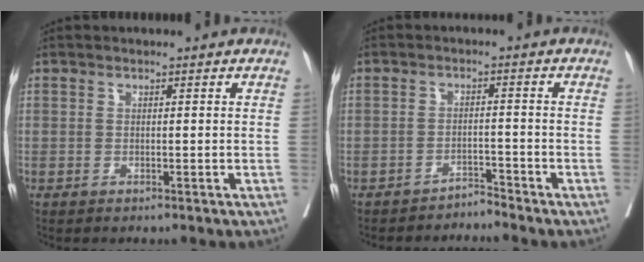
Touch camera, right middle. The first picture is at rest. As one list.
[{"total": 2.1, "force": [-2.0, -0.1, -0.6], "torque": [0.022, -0.005, -0.031]}]